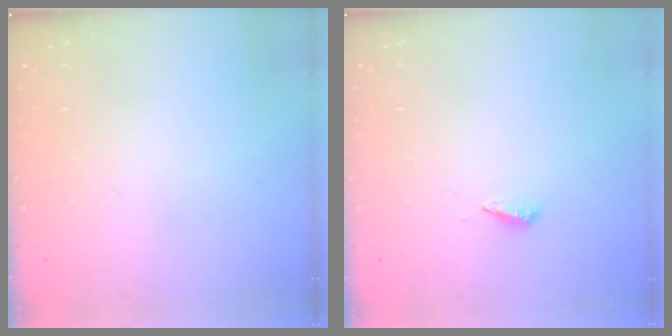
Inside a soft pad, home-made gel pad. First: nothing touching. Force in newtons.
{"total": 2.9, "press": 2.9, "slide": 0.3}